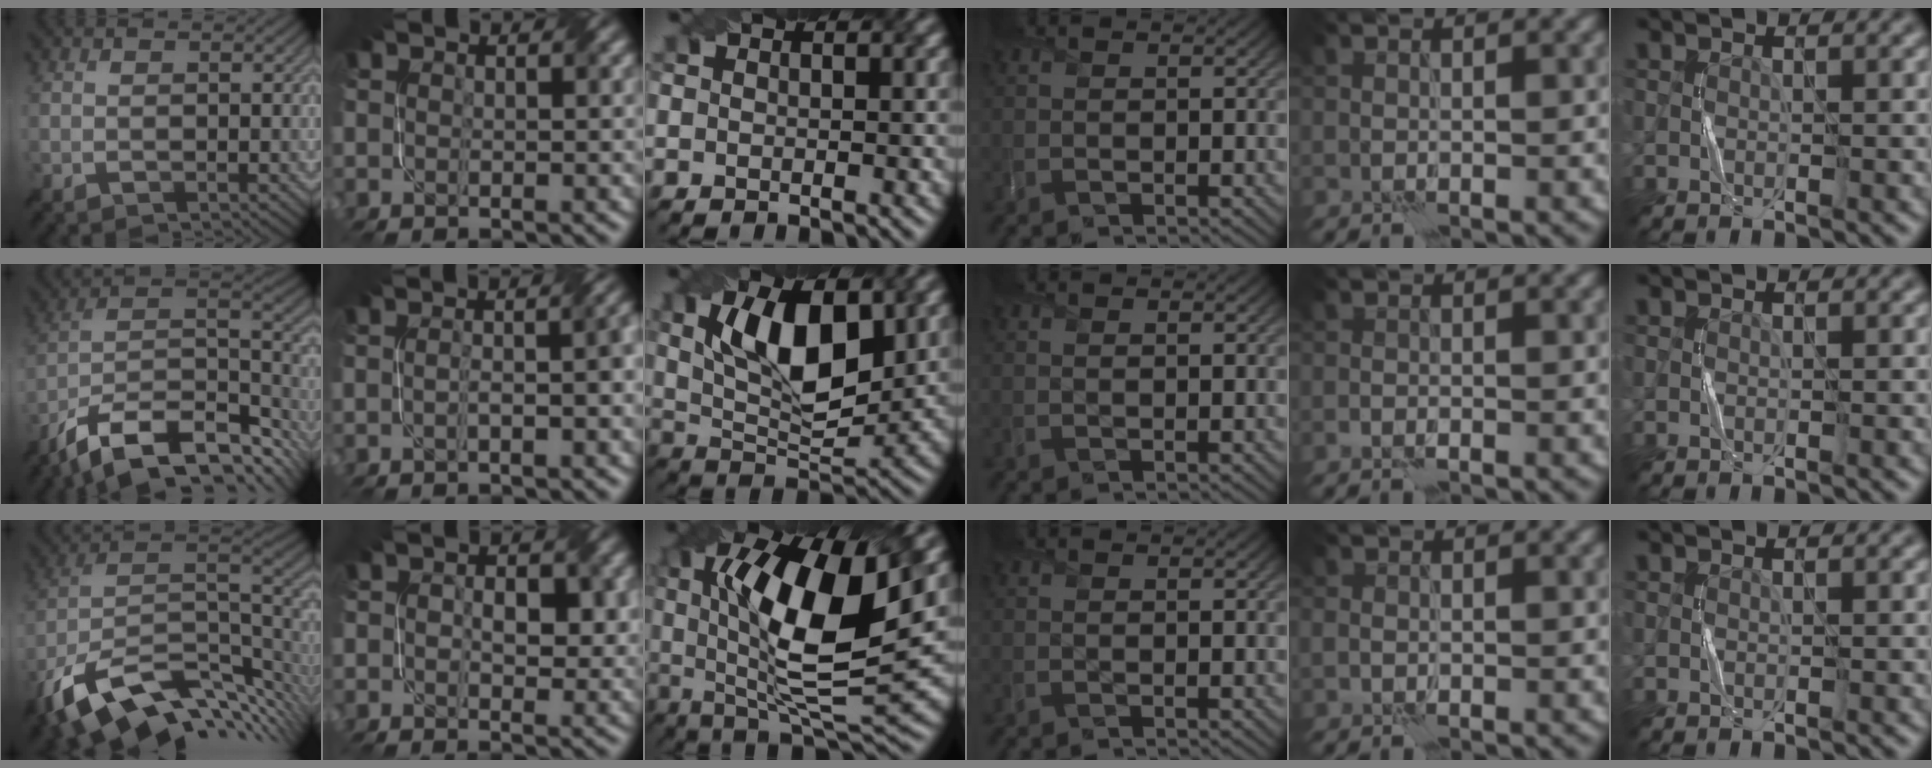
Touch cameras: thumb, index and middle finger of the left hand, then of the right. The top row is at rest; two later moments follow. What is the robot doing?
{"motion": "twist", "object": "screw"}